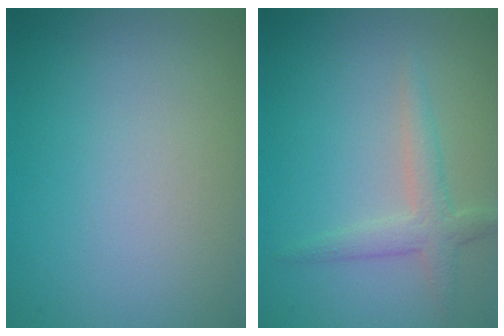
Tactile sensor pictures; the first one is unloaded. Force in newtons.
{"total": 2.5, "press": 2.5, "slide": 0.1}